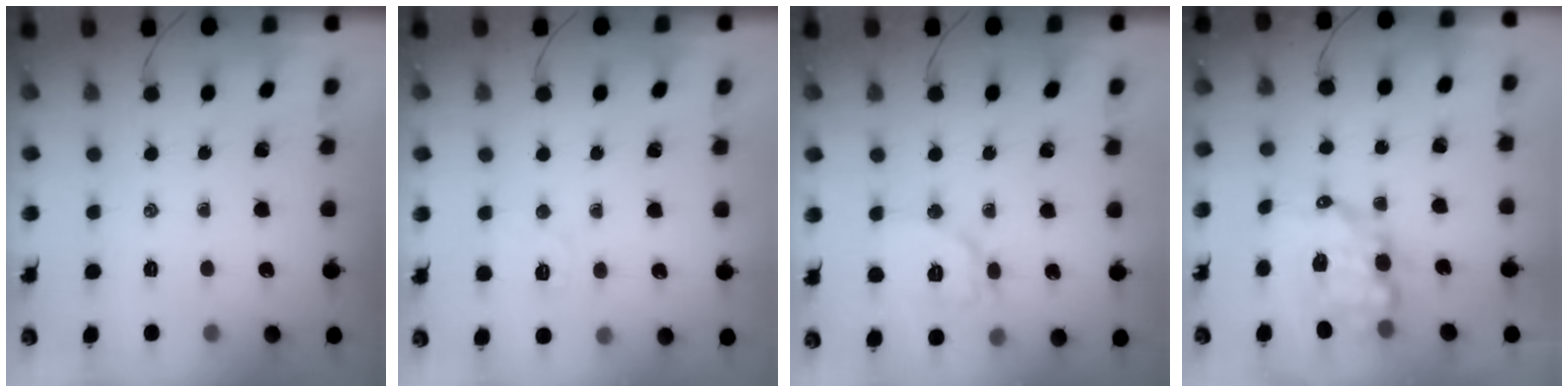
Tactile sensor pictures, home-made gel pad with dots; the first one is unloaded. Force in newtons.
{"total": 5.9, "press": 5.7, "slide": 1.5}
{"total": 10.3, "press": 10.3, "slide": 0.3}
{"total": 9.4, "press": 9.1, "slide": 2.2}